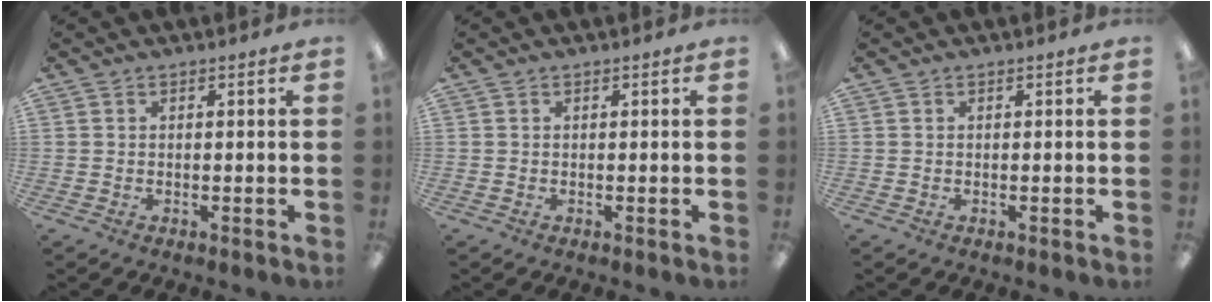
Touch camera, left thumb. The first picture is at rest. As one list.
[{"total": 0.0}, {"total": 0.0}]